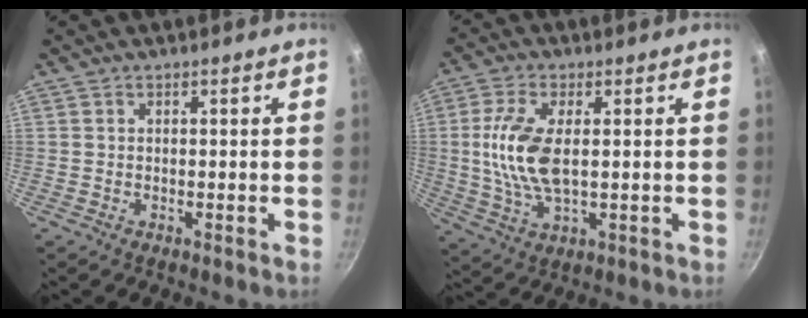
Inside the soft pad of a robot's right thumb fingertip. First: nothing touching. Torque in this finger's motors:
{"motor_torque": [0.73, 0.24, 1.18, -0.65, 0.35]}